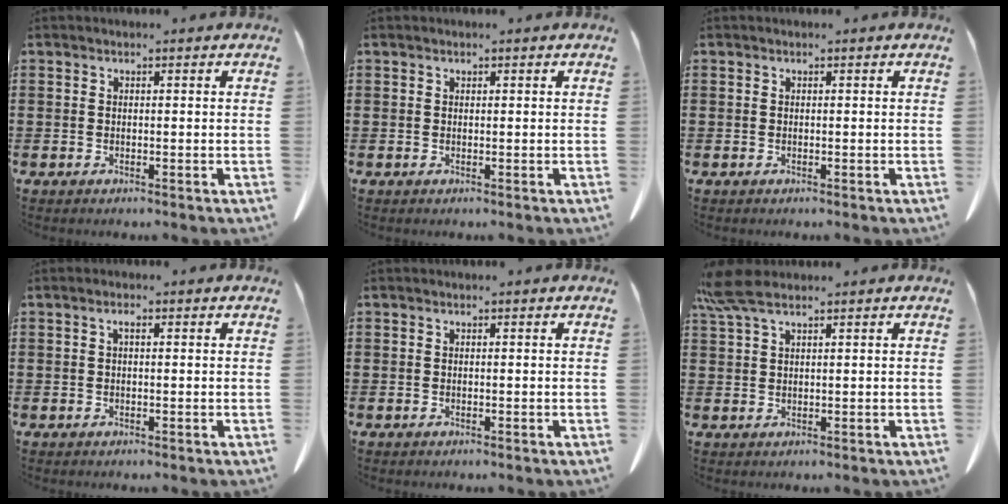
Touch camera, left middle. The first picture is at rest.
{"total": 0.0}
{"total": 0.0}
{"total": 1.3, "force": [0.2, 0.4, 1.2], "torque": [-0.025, 0.002, 0.003]}
{"total": 0.0}
{"total": 5.1, "force": [3.3, 1.4, 3.7], "torque": [-0.095, -0.005, 0.057]}